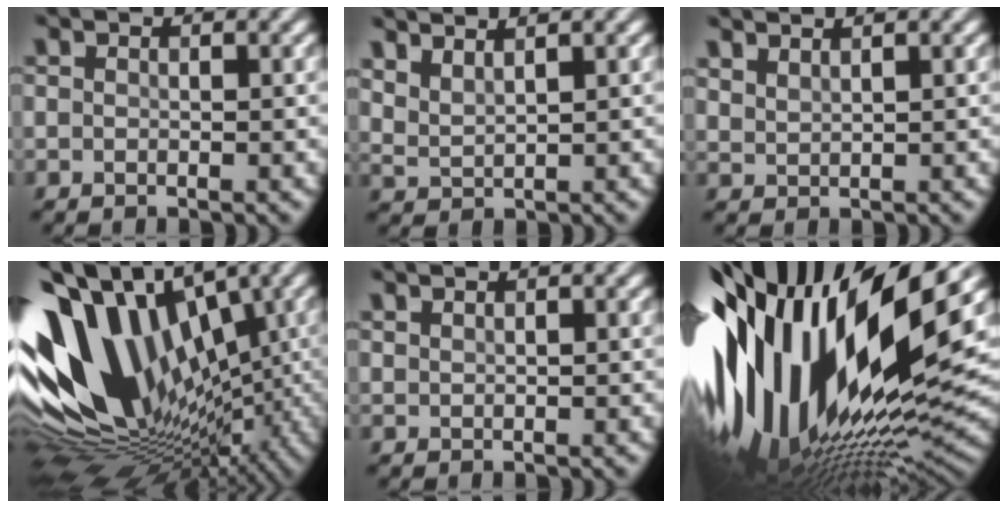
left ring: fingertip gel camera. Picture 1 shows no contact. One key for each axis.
{"total": 3.2, "fx": 2.8, "fy": 0.8, "fz": 1.4, "tx": -0.020, "ty": 0.007, "tz": 0.045}
{"total": 2.1, "fx": 1.9, "fy": 0.5, "fz": 0.7, "tx": -0.005, "ty": 0.003, "tz": 0.027}
{"total": 16.0, "fx": 0.1, "fy": 10.8, "fz": 11.8, "tx": -0.233, "ty": 0.018, "tz": -0.010}
{"total": 0.7, "fx": 0.7, "fy": 0.1, "fz": 0.2, "tx": -0.003, "ty": -0.001, "tz": 0.012}
{"total": 19.6, "fx": 1.6, "fy": 7.8, "fz": 17.9, "tx": -0.338, "ty": -0.030, "tz": 0.026}